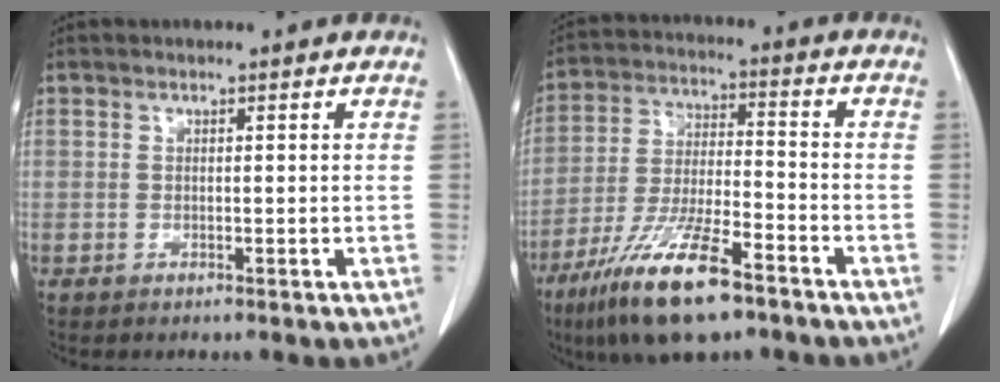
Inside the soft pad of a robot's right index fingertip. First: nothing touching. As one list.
[{"total": 14.7, "force": [-9.6, 2.8, 10.8], "torque": [-0.216, -0.027, -0.173]}]